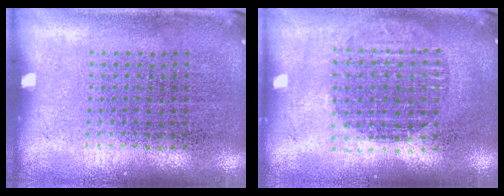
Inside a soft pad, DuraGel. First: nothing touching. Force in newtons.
{"total": 1.8, "press": 1.5, "slide": 0.9}